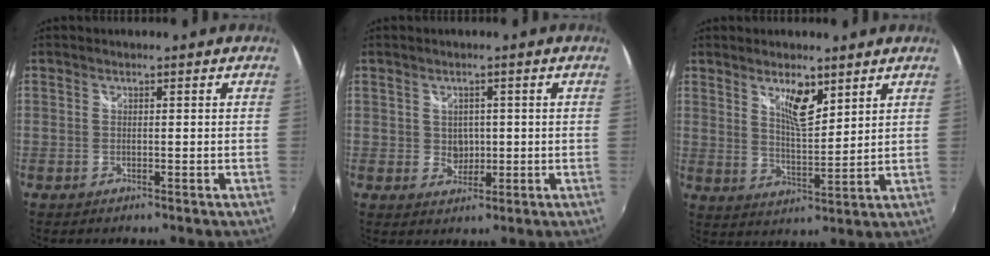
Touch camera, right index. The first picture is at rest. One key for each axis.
{"total": 2.8, "fx": 0.3, "fy": 2.5, "fz": 1.1, "tx": -0.015, "ty": 0.006, "tz": 0.011}
{"total": 6.8, "fx": 4.3, "fy": 2.0, "fz": 4.9, "tx": -0.081, "ty": -0.003, "tz": 0.077}